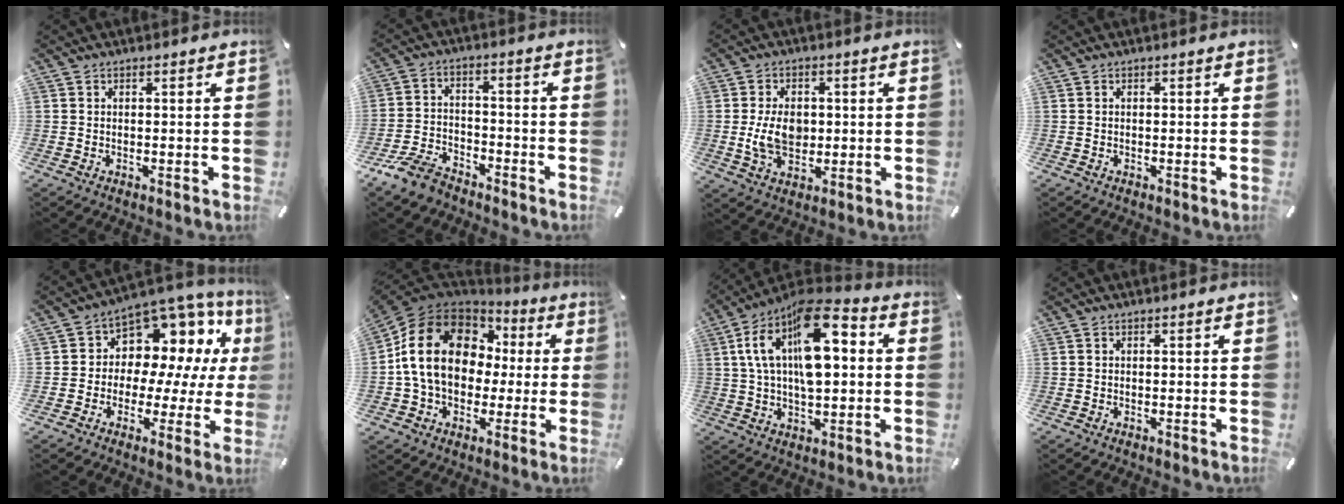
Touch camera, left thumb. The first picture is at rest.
{"total": 8.4, "force": [-7.1, 3.6, 2.9], "torque": [-0.060, 0.035, -0.137]}
{"total": 8.9, "force": [-0.2, 6.4, 6.2], "torque": [-0.122, 0.001, -0.005]}
{"total": 0.0}
{"total": 8.9, "force": [4.6, 7.0, 3.0], "torque": [-0.063, -0.061, 0.090]}
{"total": 18.8, "force": [1.6, 15.3, 10.9], "torque": [-0.229, 0.009, 0.032]}
{"total": 20.3, "force": [5.9, 11.0, 16.1], "torque": [-0.295, -0.022, 0.097]}
{"total": 0.0}